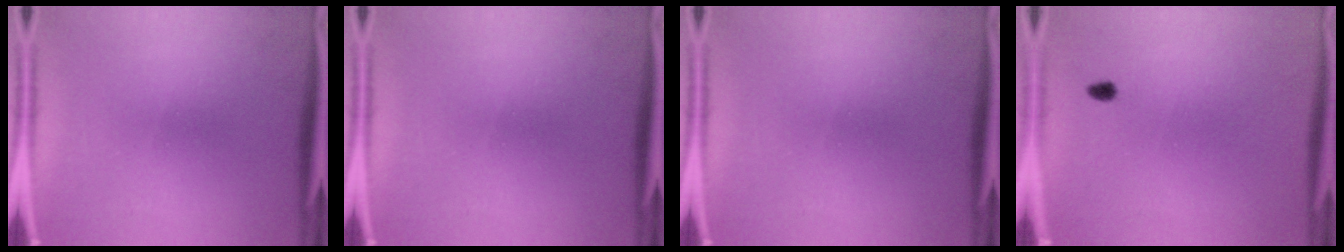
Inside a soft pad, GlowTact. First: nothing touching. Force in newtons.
{"total": 0.0}
{"total": 0.0}
{"total": 1.5}